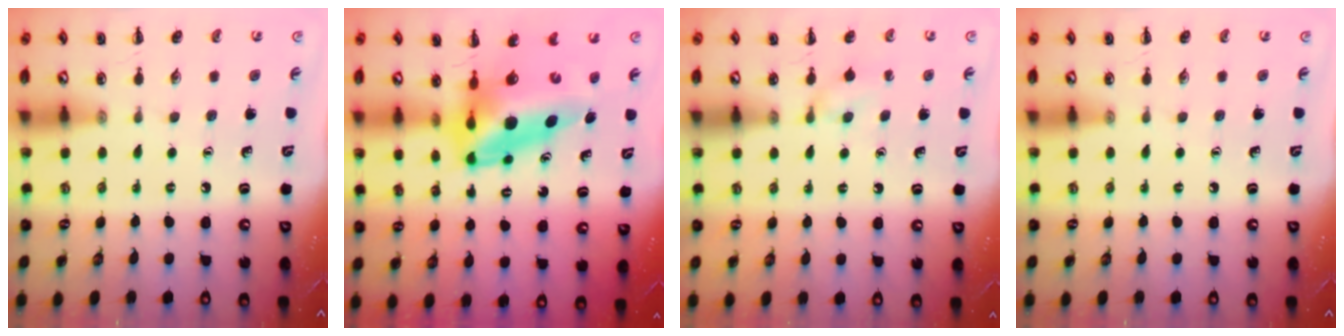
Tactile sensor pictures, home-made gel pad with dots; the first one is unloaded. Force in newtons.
{"total": 11.9, "press": 11.3, "slide": 3.7}
{"total": 5.5, "press": 5.2, "slide": 1.7}
{"total": 0.0}